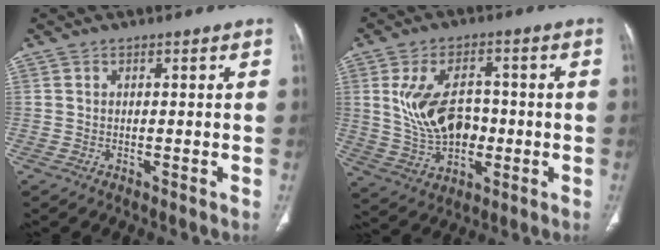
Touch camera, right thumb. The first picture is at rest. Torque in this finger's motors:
{"motor_torque": [-0.29, 0.88, 1.11, 0.39, 0.12]}